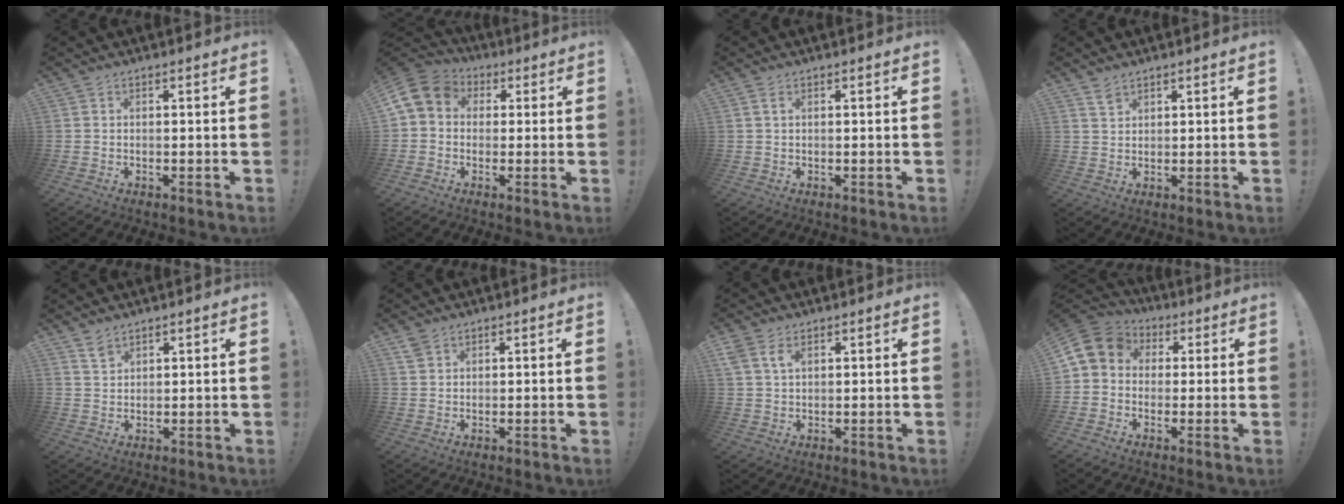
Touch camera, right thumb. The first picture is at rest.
{"total": 8.8, "force": [1.4, 7.5, 4.6], "torque": [-0.089, 0.006, 0.034]}
{"total": 1.7, "force": [0.7, 0.6, 1.4], "torque": [-0.030, 0.003, 0.013]}
{"total": 3.1, "force": [2.4, 1.6, 1.2], "torque": [-0.005, -0.017, 0.043]}
{"total": 3.5, "force": [2.8, 1.7, 1.3], "torque": [-0.008, -0.022, 0.050]}
{"total": 2.7, "force": [2.0, 1.5, 1.0], "torque": [-0.019, -0.006, 0.039]}
{"total": 4.5, "force": [2.2, 2.5, 3.0], "torque": [-0.059, -0.001, 0.042]}
{"total": 8.5, "force": [1.0, 7.4, 4.1], "torque": [-0.067, 0.009, 0.027]}